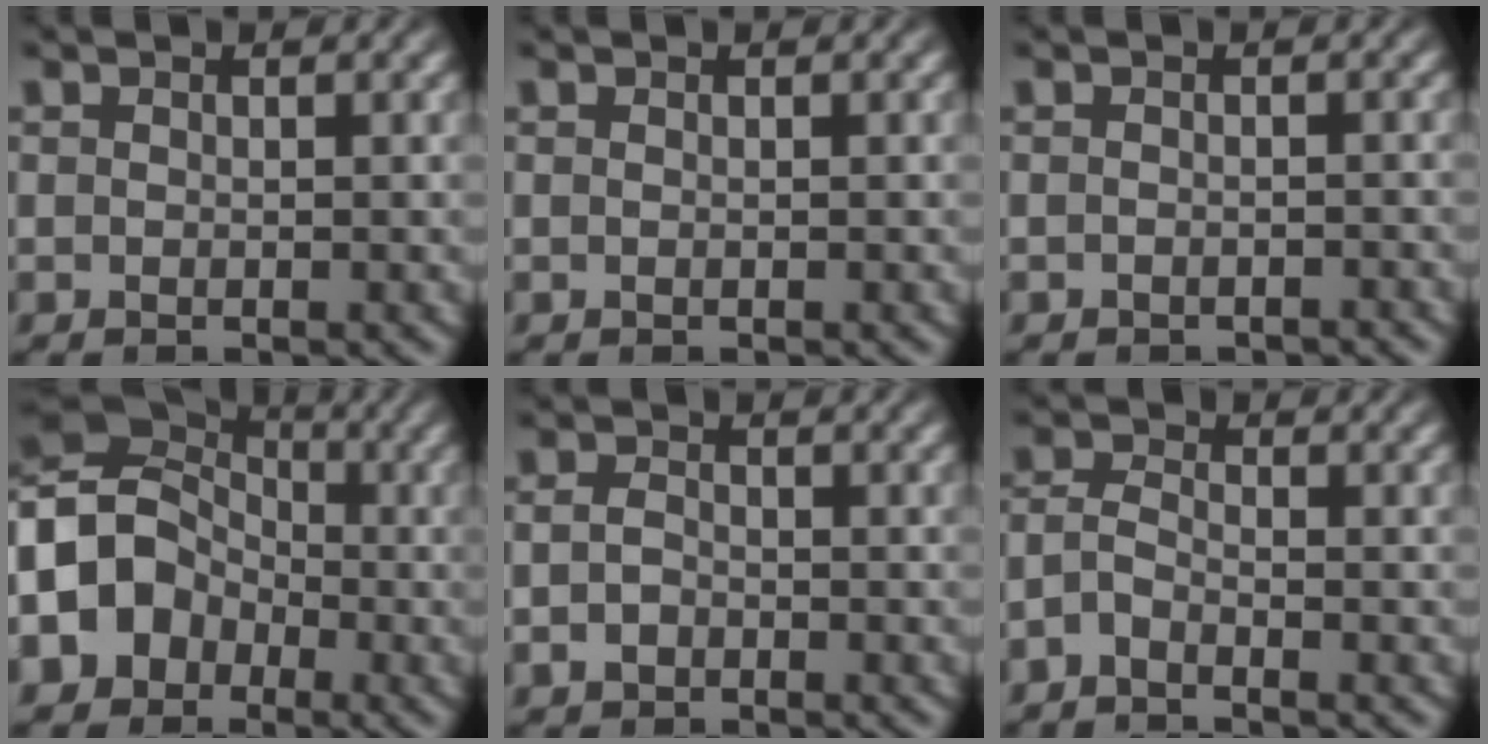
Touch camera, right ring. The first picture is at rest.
{"total": 0.0}
{"total": 1.3, "force": [-1.3, 0.1, 0.1], "torque": [-0.005, -0.006, -0.018]}
{"total": 11.7, "force": [-0.6, 10.1, 5.8], "torque": [-0.157, -0.029, -0.013]}
{"total": 2.3, "force": [-0.9, 1.9, 1.0], "torque": [-0.032, -0.014, -0.013]}
{"total": 3.2, "force": [-1.5, 2.3, 1.7], "torque": [-0.046, -0.016, -0.028]}